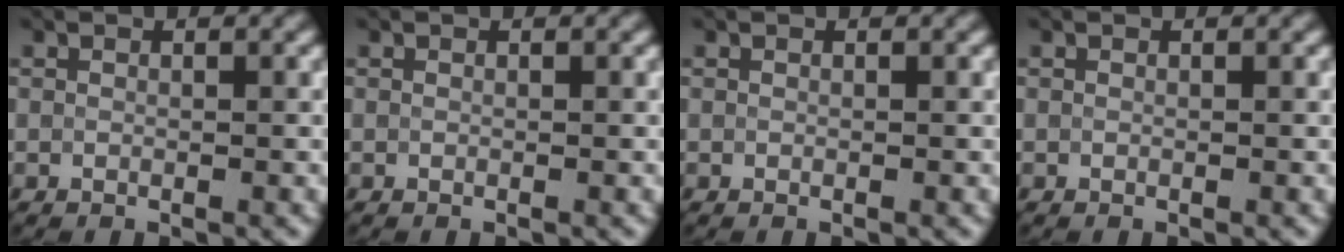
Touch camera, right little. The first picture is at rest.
{"total": 0.0}
{"total": 0.0}
{"total": 0.0}